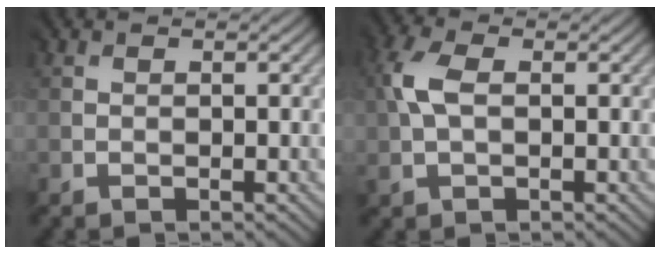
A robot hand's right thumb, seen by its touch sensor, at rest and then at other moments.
{"total": 4.5, "force": [1.0, 2.7, 3.5], "torque": [-0.093, 0.013, 0.014]}